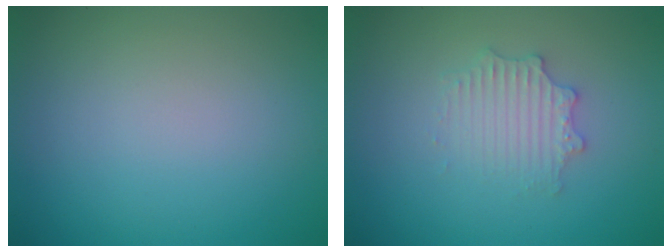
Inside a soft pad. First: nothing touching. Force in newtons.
{"total": 2.6, "press": 2.6, "slide": 0.4}